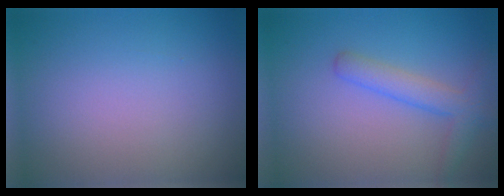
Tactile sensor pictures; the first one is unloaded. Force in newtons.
{"total": 2.9, "press": 2.9, "slide": 0.2}